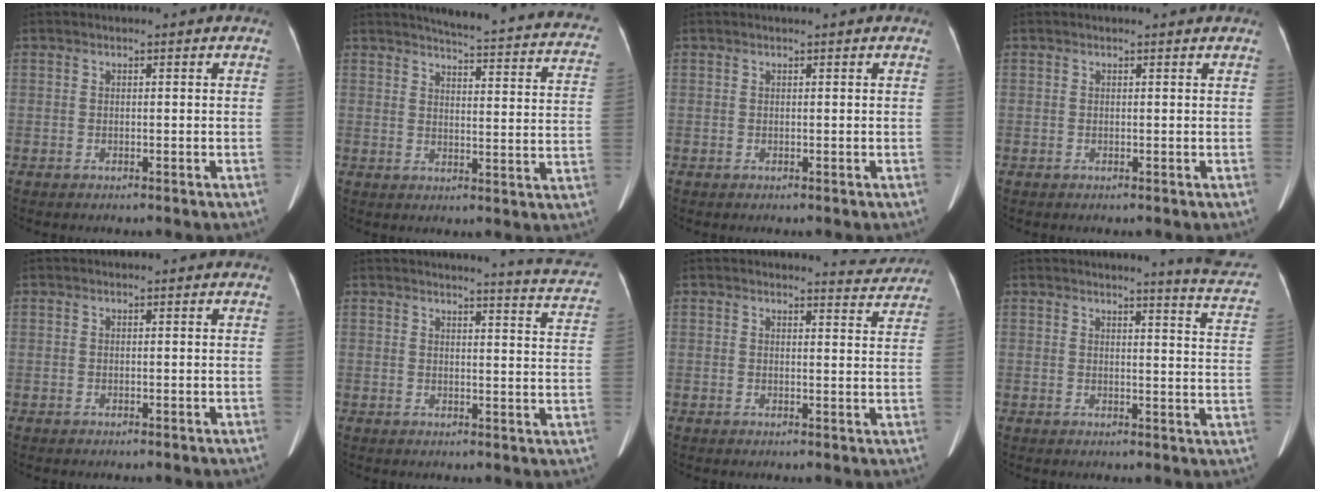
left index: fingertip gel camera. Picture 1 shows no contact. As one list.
[{"total": 22.7, "force": [20.7, 2.4, 9.0], "torque": [-0.103, -0.064, 0.222]}, {"total": 0.0}, {"total": 1.0, "force": [1.0, 0.0, 0.2], "torque": [-0.013, 0.001, 0.010]}, {"total": 0.0}, {"total": 10.4, "force": [10.1, -0.4, 2.3], "torque": [-0.023, -0.057, 0.093]}, {"total": 4.2, "force": [4.2, 0.3, -0.4], "torque": [-0.001, -0.021, 0.036]}, {"total": 9.4, "force": [9.0, -0.8, 2.6], "torque": [-0.028, -0.066, 0.079]}]